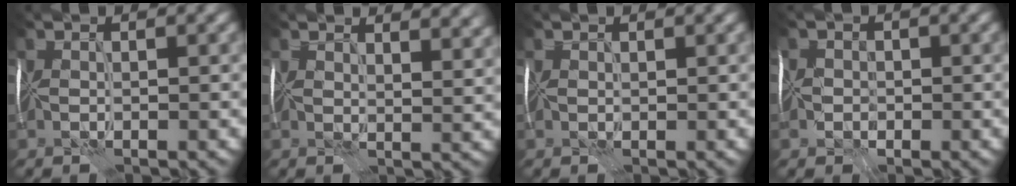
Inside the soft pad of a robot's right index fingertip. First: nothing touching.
{"total": 6.8, "force": [5.4, 2.6, 3.4], "torque": [-0.027, 0.021, 0.056]}
{"total": 0.0}
{"total": 2.7, "force": [-0.9, 2.5, 0.6], "torque": [0.013, 0.016, -0.040]}